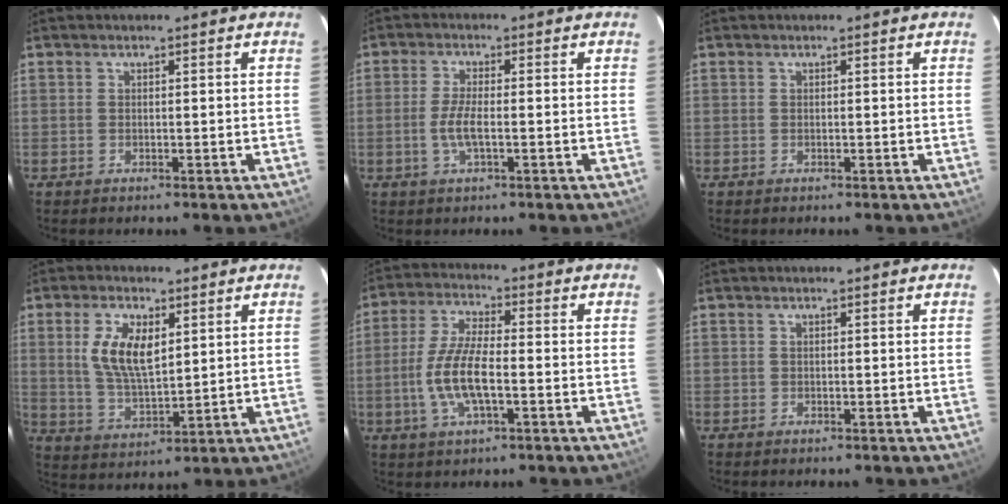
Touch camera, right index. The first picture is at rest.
{"total": 4.3, "force": [-1.1, 0.9, 4.1], "torque": [-0.083, -0.004, -0.022]}
{"total": 0.0}
{"total": 9.5, "force": [2.9, 4.3, 8.0], "torque": [-0.160, 0.002, 0.064]}
{"total": 9.9, "force": [-2.4, 3.1, 9.1], "torque": [-0.189, -0.001, -0.049]}
{"total": 0.0}